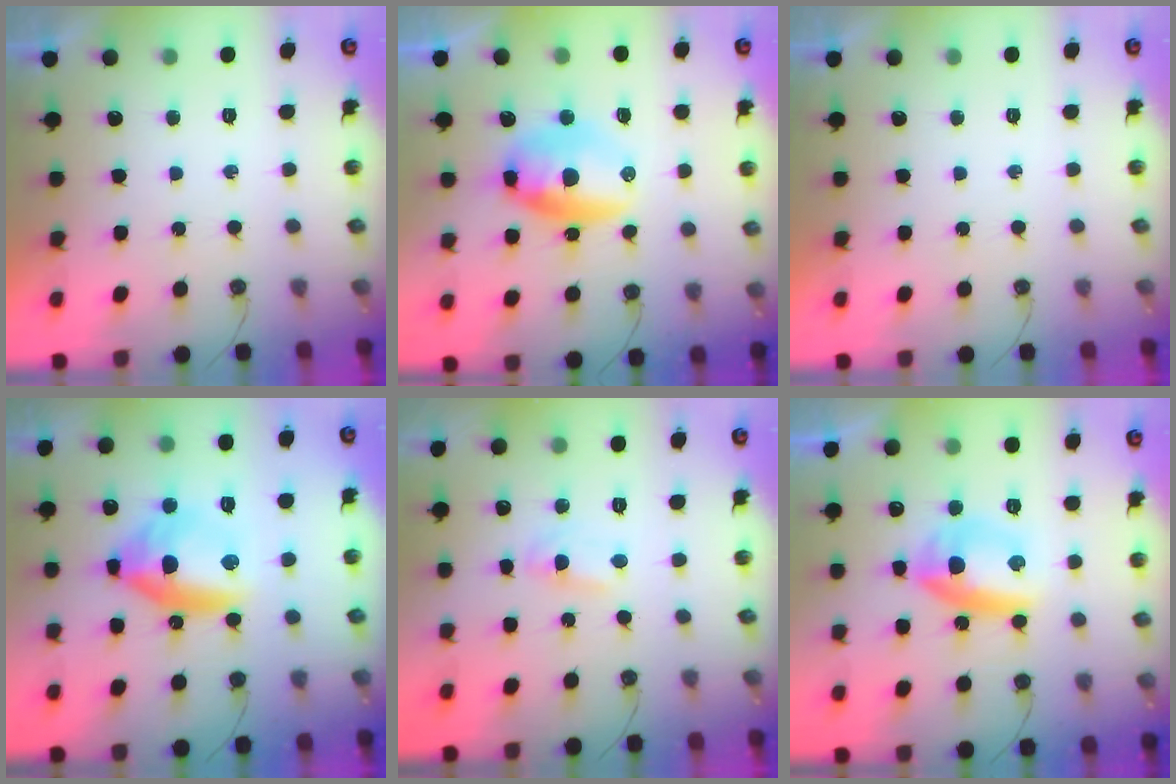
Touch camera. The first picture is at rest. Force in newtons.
{"total": 11.4, "press": 11.1, "slide": 2.8}
{"total": 0.0}
{"total": 11.9, "press": 11.6, "slide": 2.6}
{"total": 2.0, "press": 2.0, "slide": 0.3}
{"total": 10.6, "press": 10.5, "slide": 1.3}